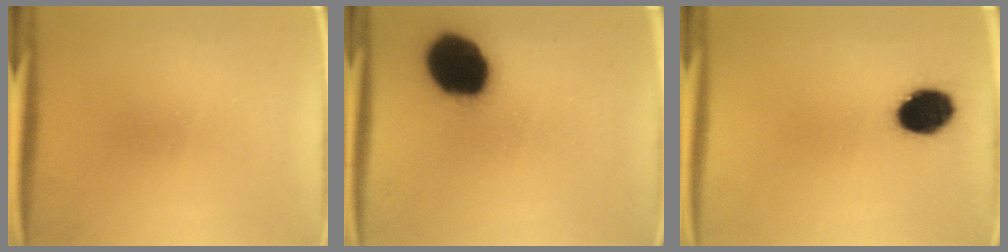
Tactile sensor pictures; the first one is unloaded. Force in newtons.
{"total": 19.7}
{"total": 10.2}